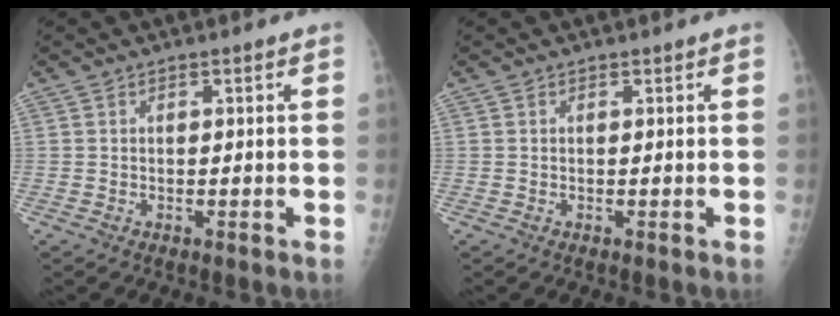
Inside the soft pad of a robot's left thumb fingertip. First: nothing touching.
{"total": 0.0}